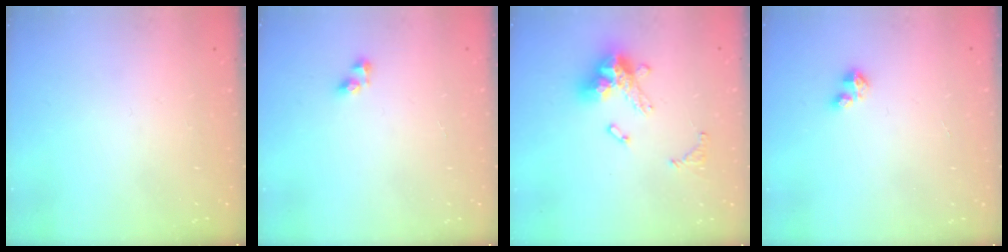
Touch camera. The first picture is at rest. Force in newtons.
{"total": 4.4, "press": 4.4, "slide": 0.1}
{"total": 13.4, "press": 13.4, "slide": 0.9}
{"total": 2.1, "press": 2.1, "slide": 0.2}